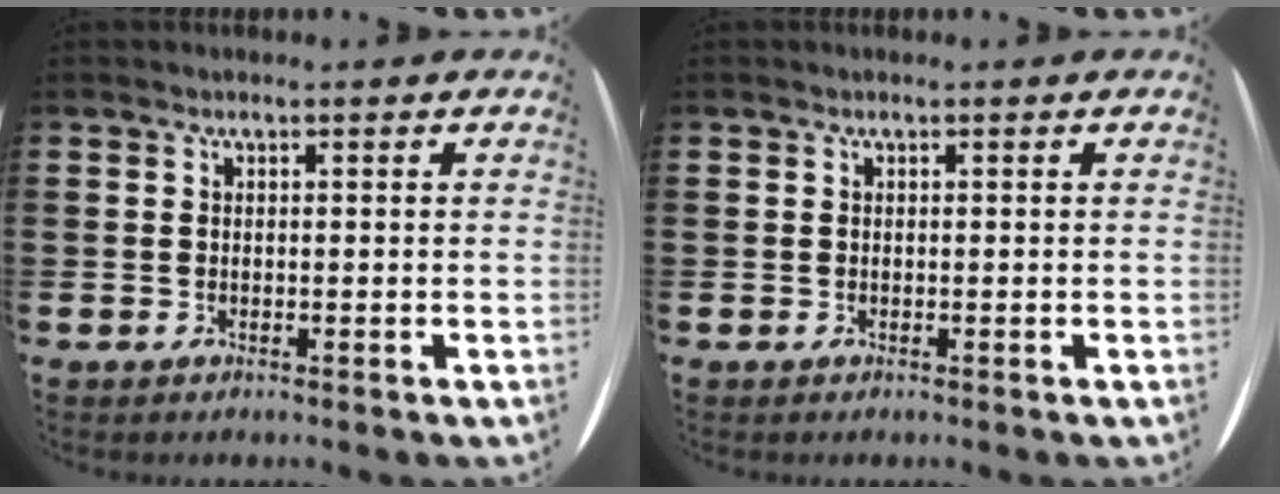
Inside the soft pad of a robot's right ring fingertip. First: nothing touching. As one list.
[{"total": 0.0}]